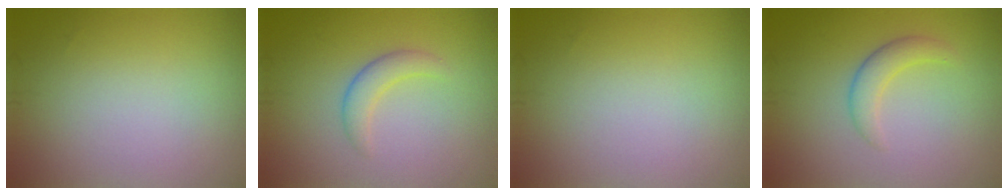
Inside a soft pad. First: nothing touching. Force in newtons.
{"total": 2.1, "press": 2.1, "slide": 0.2}
{"total": 0.0}
{"total": 2.2, "press": 2.2, "slide": 0.2}